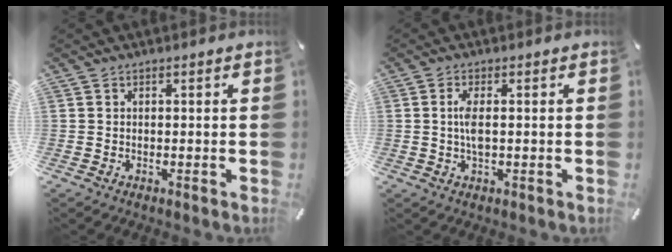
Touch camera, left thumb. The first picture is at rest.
{"total": 4.1, "force": [0.1, 1.2, 3.9], "torque": [-0.081, -0.003, -0.001]}